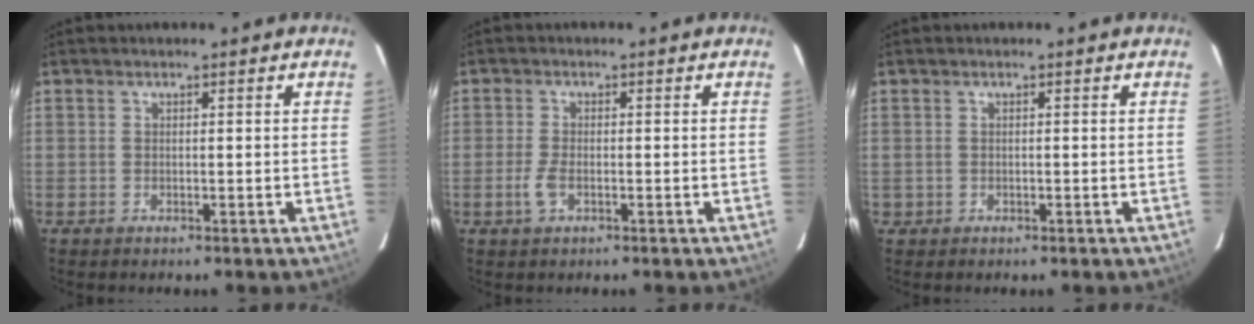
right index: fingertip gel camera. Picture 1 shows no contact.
{"total": 2.9, "force": [-1.1, 1.3, 2.4], "torque": [-0.057, -0.002, -0.023]}
{"total": 1.0, "force": [-0.3, 0.9, -0.1], "torque": [0.003, 0.002, -0.002]}